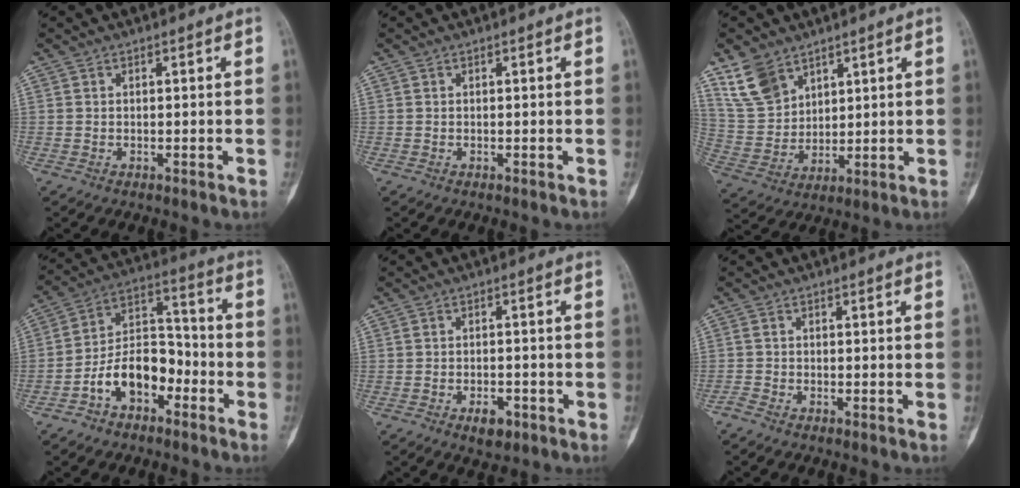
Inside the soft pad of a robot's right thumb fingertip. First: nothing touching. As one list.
[{"total": 0.0}, {"total": 9.7, "force": [6.6, 6.2, 3.6], "torque": [-0.058, -0.027, 0.144]}, {"total": 12.4, "force": [-5.6, 7.6, 8.0], "torque": [-0.117, 0.066, -0.105]}, {"total": 3.9, "force": [-2.0, 2.2, 2.6], "torque": [-0.033, 0.009, -0.026]}, {"total": 1.2, "force": [-1.1, 0.2, 0.4], "torque": [-0.016, 0.000, -0.027]}]